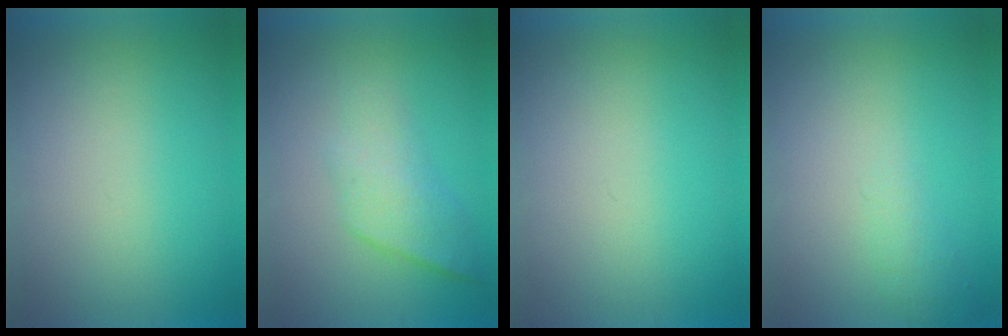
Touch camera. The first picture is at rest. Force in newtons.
{"total": 2.2}
{"total": 0.0}
{"total": 1.1}